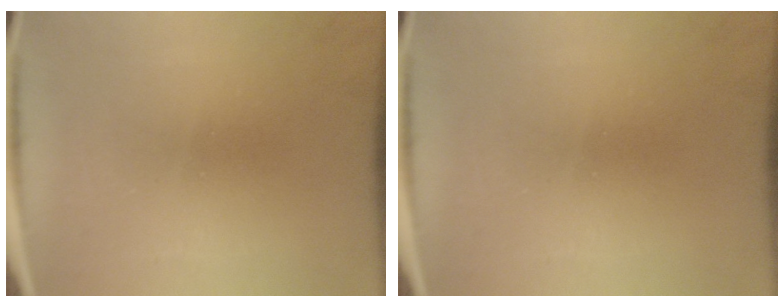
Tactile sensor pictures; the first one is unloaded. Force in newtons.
{"total": 0.0}